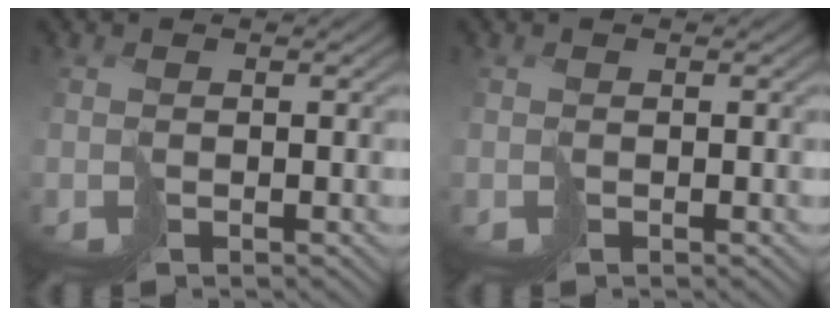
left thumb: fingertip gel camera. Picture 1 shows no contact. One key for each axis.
{"total": 0.0}